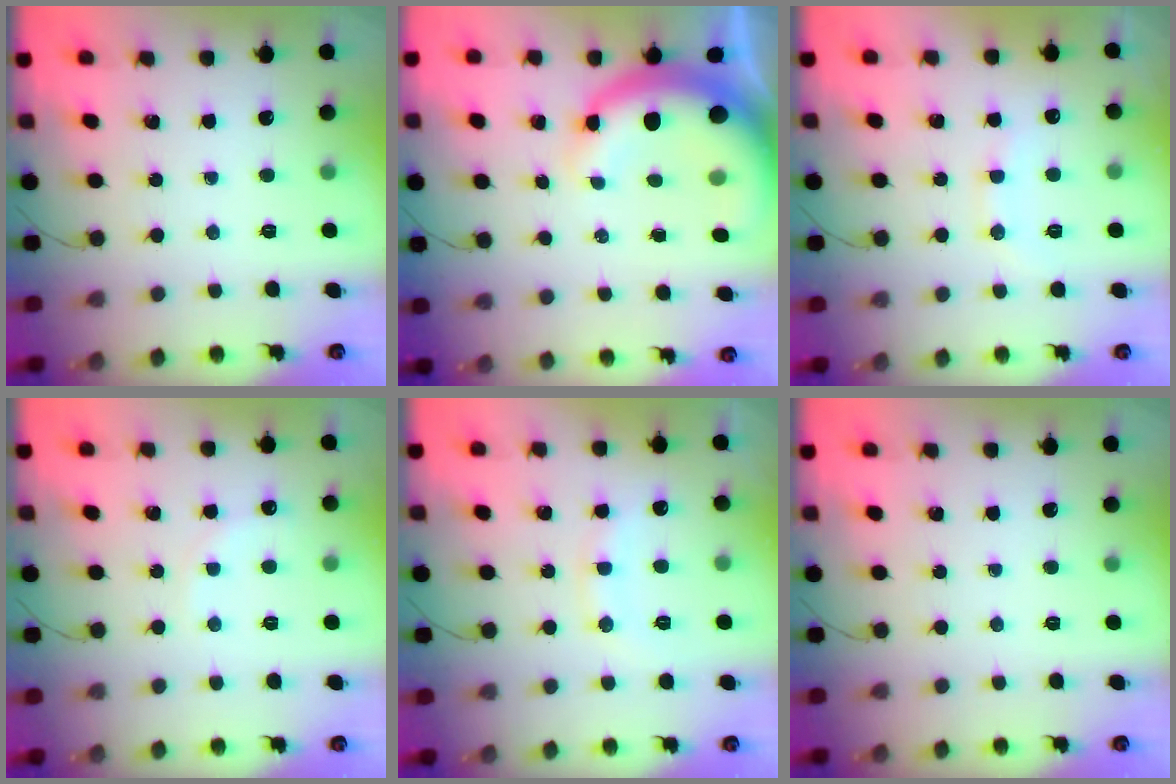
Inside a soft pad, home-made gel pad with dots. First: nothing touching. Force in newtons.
{"total": 11.2, "press": 10.9, "slide": 2.4}
{"total": 8.6, "press": 8.6, "slide": 0.6}
{"total": 3.6, "press": 3.4, "slide": 0.9}
{"total": 10.1, "press": 10.0, "slide": 1.0}
{"total": 0.0}